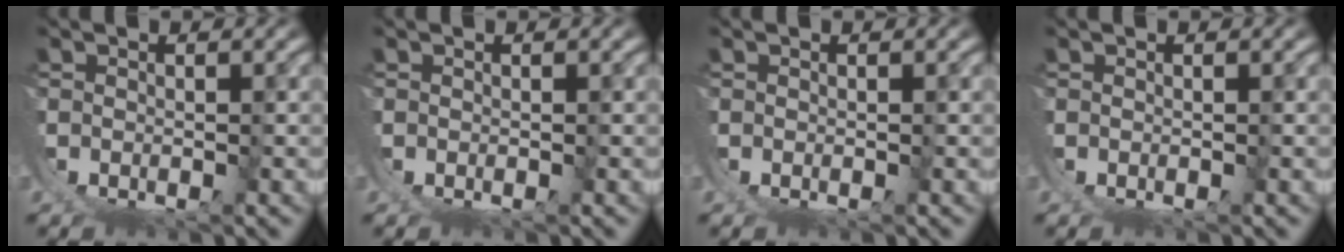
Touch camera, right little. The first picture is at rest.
{"total": 0.0}
{"total": 0.0}
{"total": 0.0}